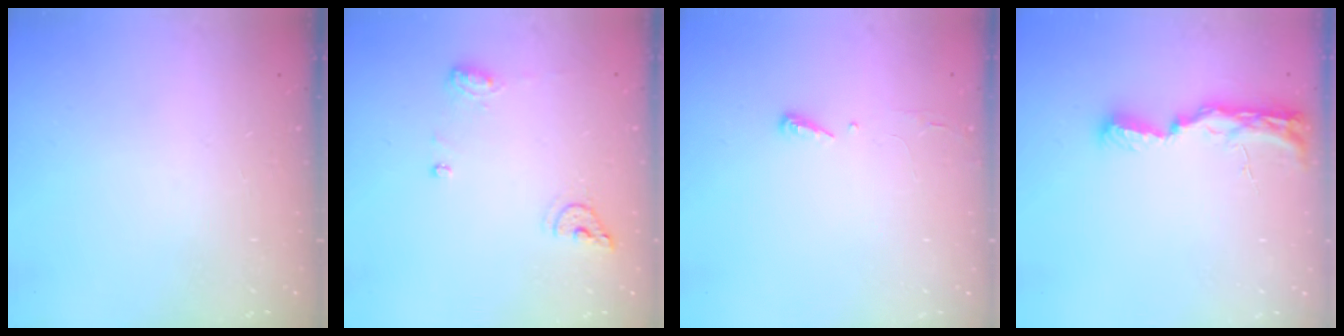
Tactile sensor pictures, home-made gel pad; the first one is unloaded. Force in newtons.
{"total": 7.9, "press": 7.8, "slide": 1.1}
{"total": 2.9, "press": 2.9, "slide": 0.4}
{"total": 8.8, "press": 8.7, "slide": 0.9}